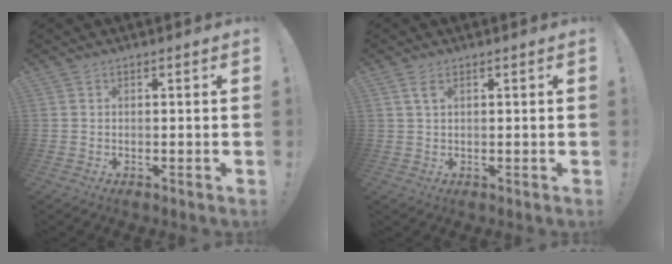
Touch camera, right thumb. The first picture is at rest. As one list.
[{"total": 2.7, "force": [1.3, 1.2, 2.1], "torque": [-0.039, 0.001, 0.022]}]